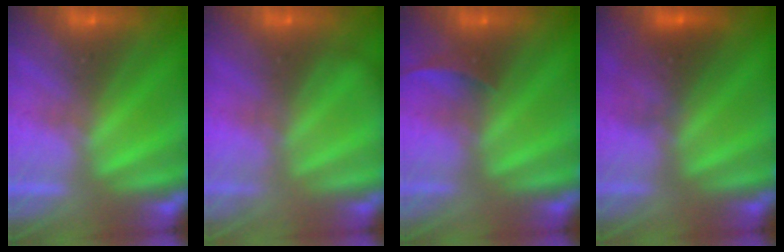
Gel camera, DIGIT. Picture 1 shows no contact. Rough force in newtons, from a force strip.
{"total": 2.1}
{"total": 1.8}
{"total": 2.9}